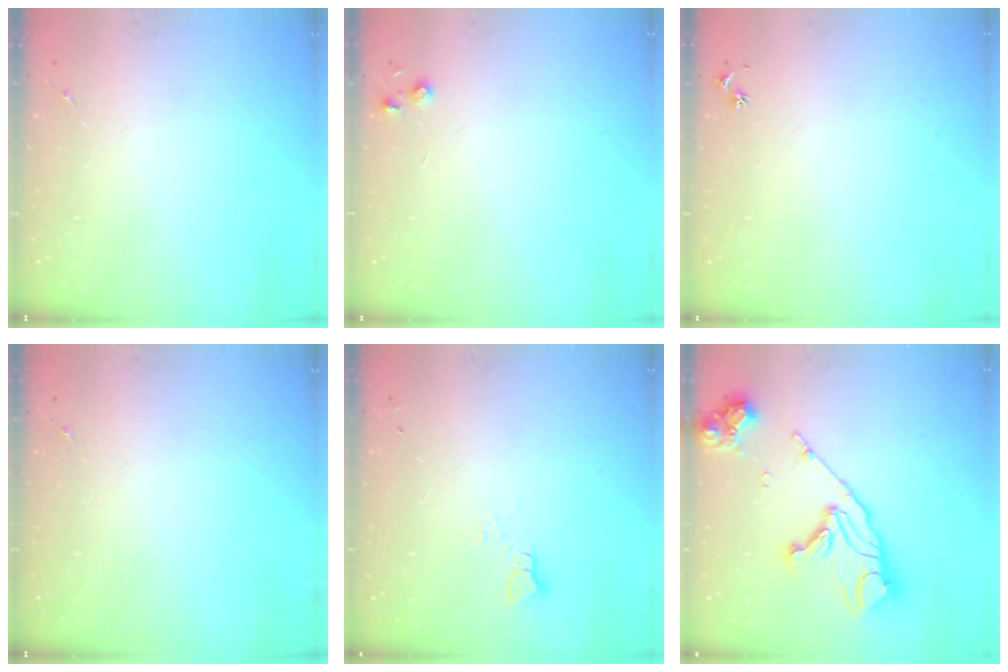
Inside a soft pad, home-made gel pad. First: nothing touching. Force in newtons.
{"total": 3.8, "press": 3.7, "slide": 0.5}
{"total": 2.5, "press": 2.5, "slide": 0.3}
{"total": 0.0}
{"total": 4.1, "press": 4.0, "slide": 0.4}
{"total": 19.5, "press": 19.4, "slide": 2.1}